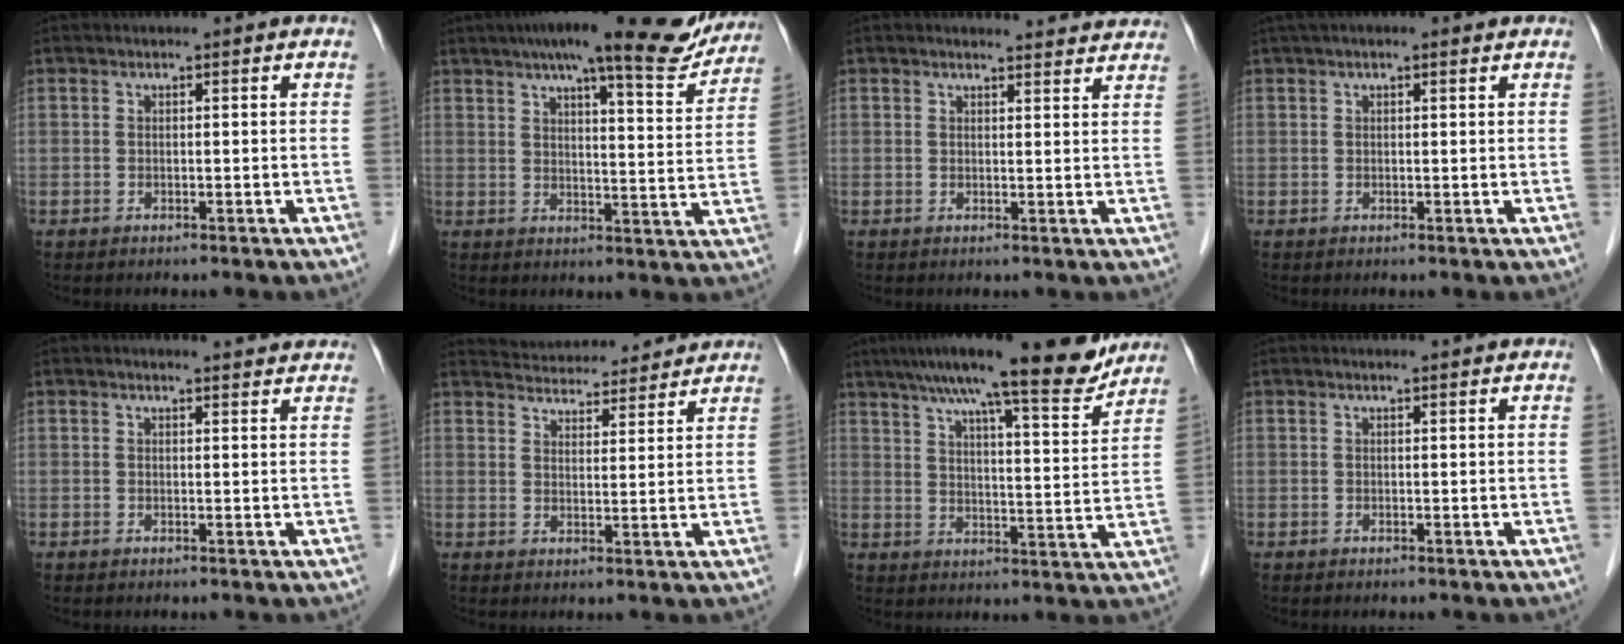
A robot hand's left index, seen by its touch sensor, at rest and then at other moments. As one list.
[{"total": 17.9, "force": [14.9, 3.2, 9.5], "torque": [-0.126, 0.008, 0.187]}, {"total": 6.5, "force": [6.4, 0.9, 0.7], "torque": [0.001, -0.003, 0.051]}, {"total": 3.7, "force": [2.6, 1.0, 2.4], "torque": [-0.044, 0.031, 0.041]}, {"total": 4.2, "force": [4.1, 0.4, 0.7], "torque": [-0.014, 0.000, 0.036]}, {"total": 12.6, "force": [12.2, 2.2, 2.5], "torque": [-0.032, 0.022, 0.162]}, {"total": 17.5, "force": [14.6, 1.6, 9.4], "torque": [-0.141, 0.006, 0.203]}, {"total": 2.2, "force": [2.2, 0.1, 0.5], "torque": [-0.011, 0.007, 0.024]}]